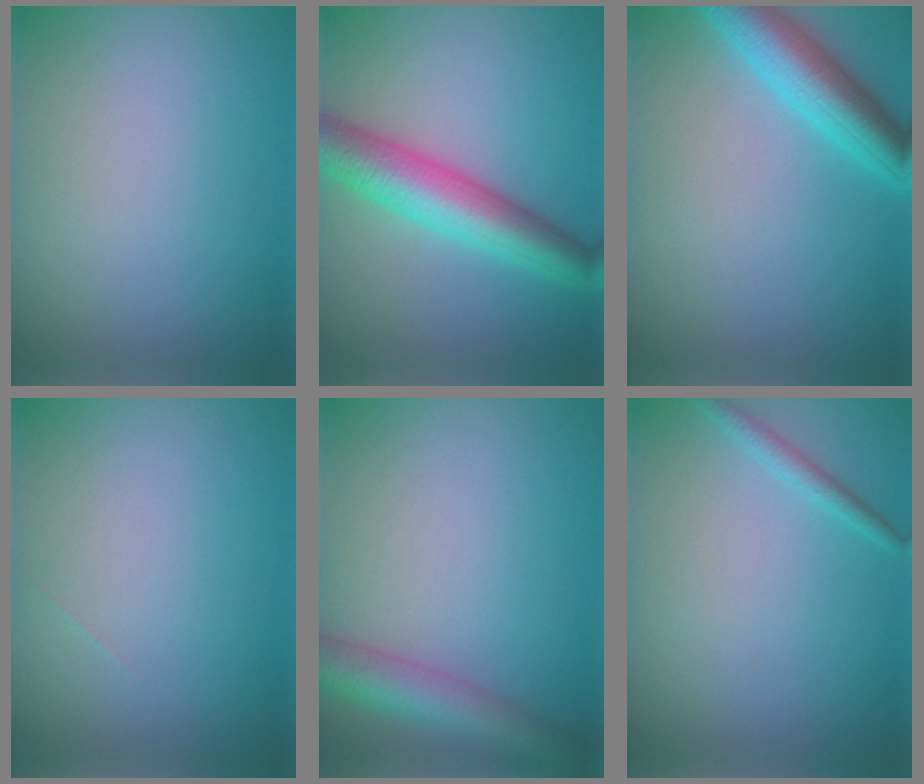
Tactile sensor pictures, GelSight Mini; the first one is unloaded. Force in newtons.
{"total": 6.9, "press": 6.9, "slide": 0.0}
{"total": 5.3, "press": 5.3, "slide": 0.2}
{"total": 0.0}
{"total": 4.9, "press": 4.9, "slide": 0.2}
{"total": 1.2, "press": 1.2, "slide": 0.0}